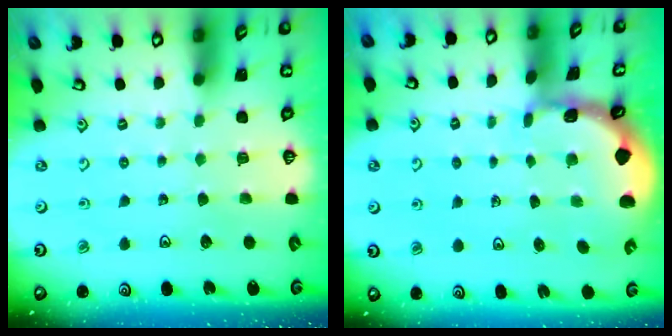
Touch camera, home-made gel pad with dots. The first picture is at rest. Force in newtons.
{"total": 1.1, "press": 1.1, "slide": 0.2}